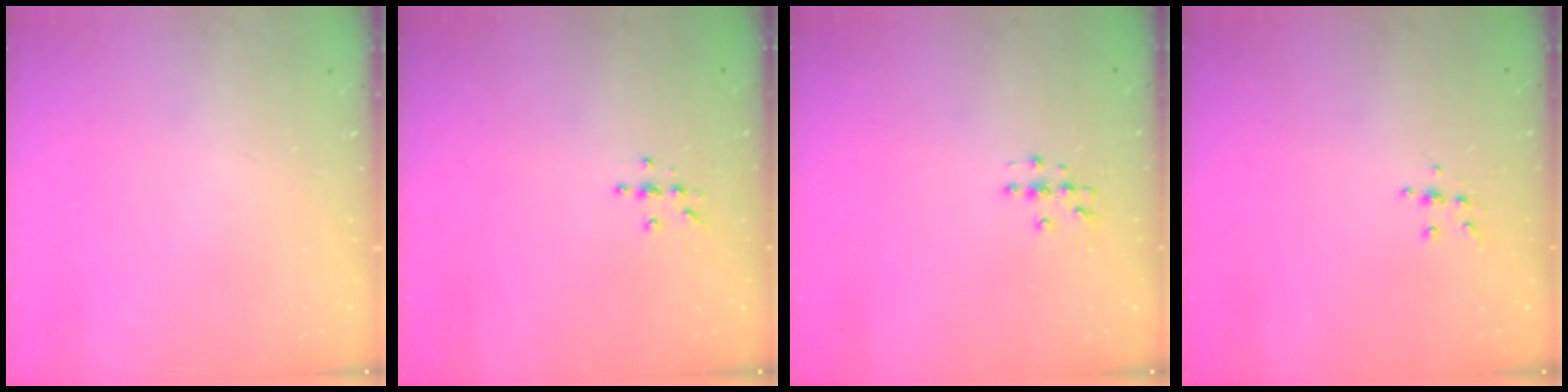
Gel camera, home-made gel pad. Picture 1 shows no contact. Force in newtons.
{"total": 3.9, "press": 3.8, "slide": 0.4}
{"total": 3.8, "press": 3.8, "slide": 0.3}
{"total": 5.4, "press": 5.3, "slide": 0.4}